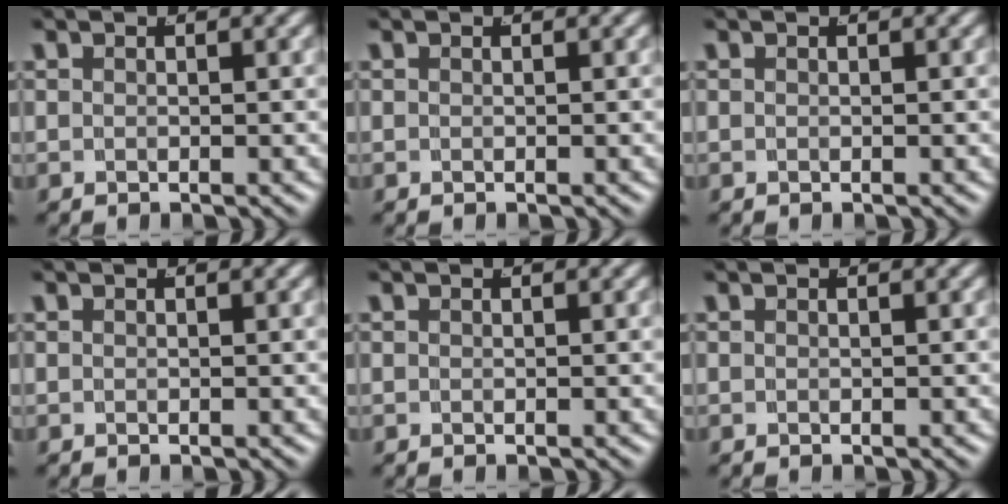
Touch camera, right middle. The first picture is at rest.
{"total": 0.0}
{"total": 0.0}
{"total": 0.0}
{"total": 0.0}
{"total": 0.0}